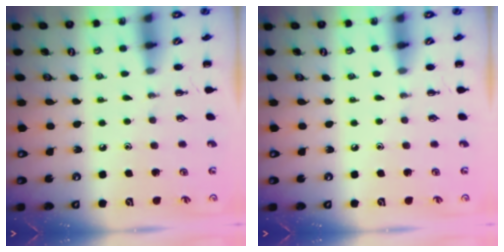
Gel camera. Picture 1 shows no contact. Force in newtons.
{"total": 0.0}